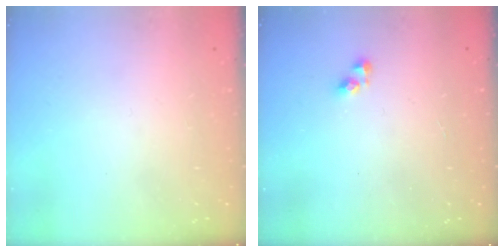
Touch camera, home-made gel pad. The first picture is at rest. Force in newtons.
{"total": 3.3, "press": 3.3, "slide": 0.4}